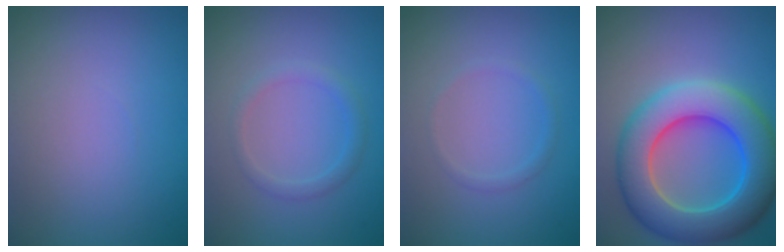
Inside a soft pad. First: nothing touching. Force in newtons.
{"total": 1.6, "press": 1.6, "slide": 0.0}
{"total": 0.9, "press": 0.9, "slide": 0.1}
{"total": 10.1, "press": 10.1, "slide": 0.3}